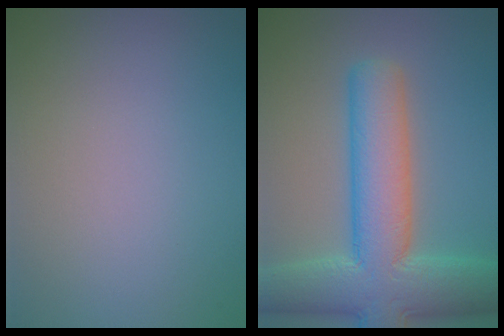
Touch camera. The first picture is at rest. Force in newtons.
{"total": 10.5, "press": 10.5, "slide": 0.6}